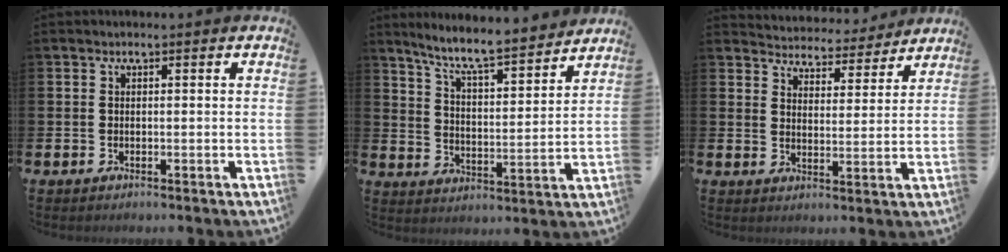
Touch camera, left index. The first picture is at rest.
{"total": 7.8, "force": [7.2, 0.5, 2.9], "torque": [-0.078, -0.057, 0.121]}
{"total": 4.8, "force": [4.7, 1.2, -0.2], "torque": [-0.011, -0.044, 0.078]}